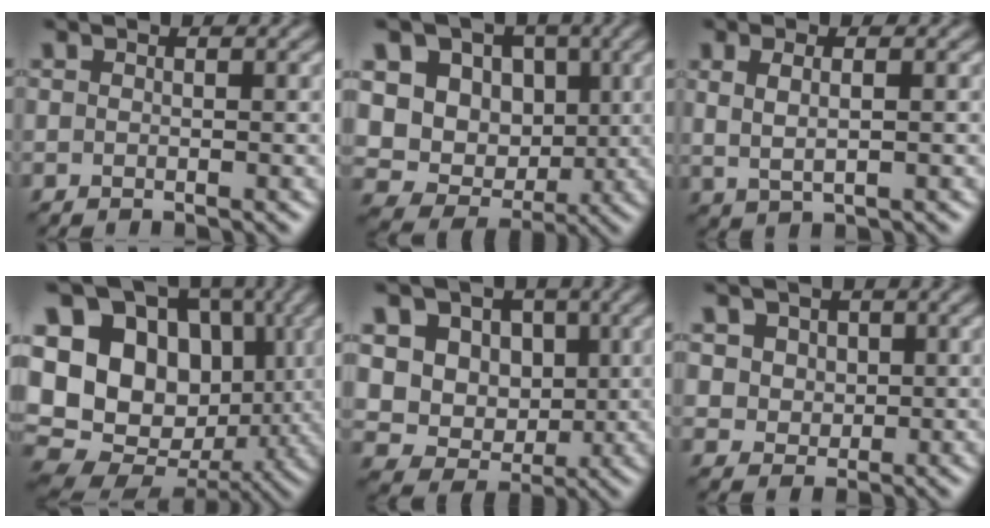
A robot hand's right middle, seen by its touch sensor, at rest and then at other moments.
{"total": 12.5, "force": [3.2, 10.6, 5.9], "torque": [-0.117, 0.026, 0.047]}
{"total": 2.3, "force": [0.7, 0.9, 2.1], "torque": [-0.038, -0.005, 0.017]}
{"total": 15.6, "force": [2.2, 12.1, 9.6], "torque": [-0.179, 0.003, 0.041]}
{"total": 9.8, "force": [2.9, 8.2, 4.5], "torque": [-0.081, 0.016, 0.043]}
{"total": 3.9, "force": [1.7, 3.2, 1.6], "torque": [-0.034, 0.006, 0.029]}